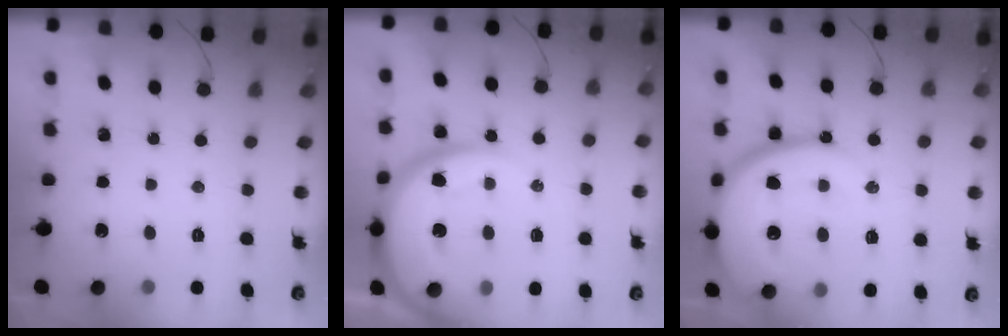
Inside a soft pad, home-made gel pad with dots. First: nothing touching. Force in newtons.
{"total": 18.8, "press": 18.6, "slide": 2.2}
{"total": 22.3, "press": 22.2, "slide": 2.4}